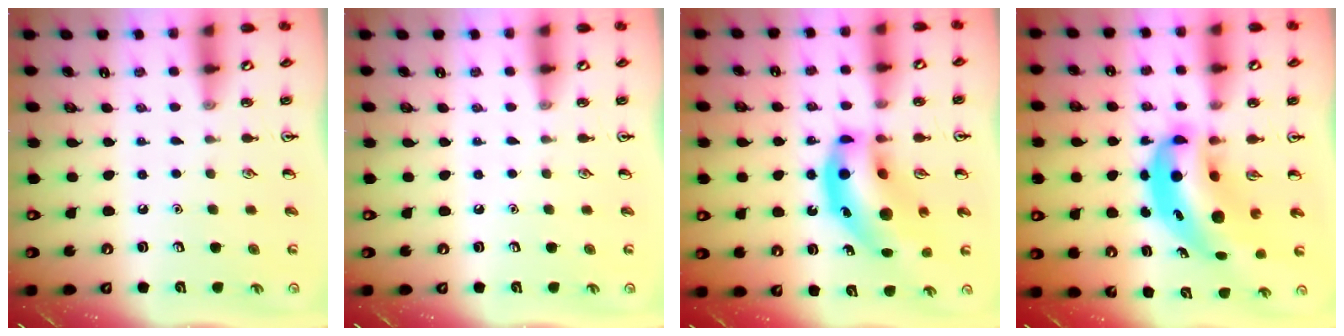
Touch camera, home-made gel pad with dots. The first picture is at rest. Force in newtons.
{"total": 0.0}
{"total": 17.0, "press": 16.3, "slide": 4.8}
{"total": 11.1, "press": 10.7, "slide": 2.9}